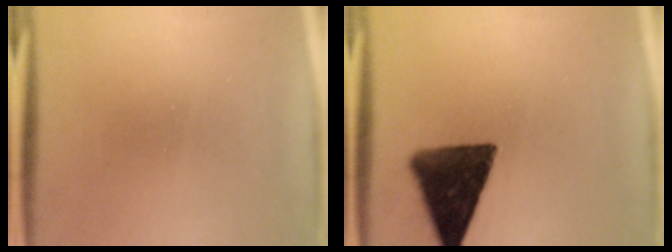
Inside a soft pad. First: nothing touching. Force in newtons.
{"total": 12.1}